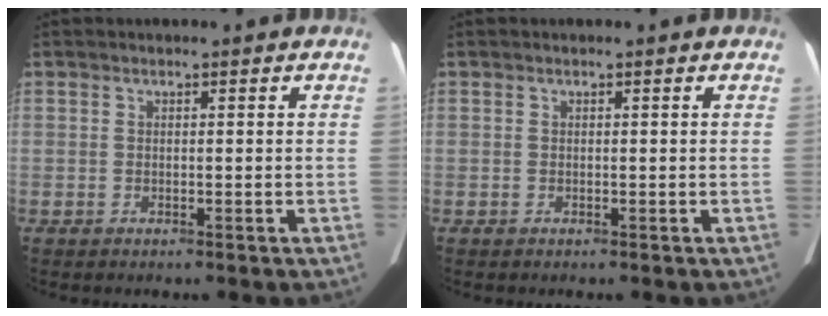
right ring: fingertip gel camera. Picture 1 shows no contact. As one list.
[{"total": 0.0}]